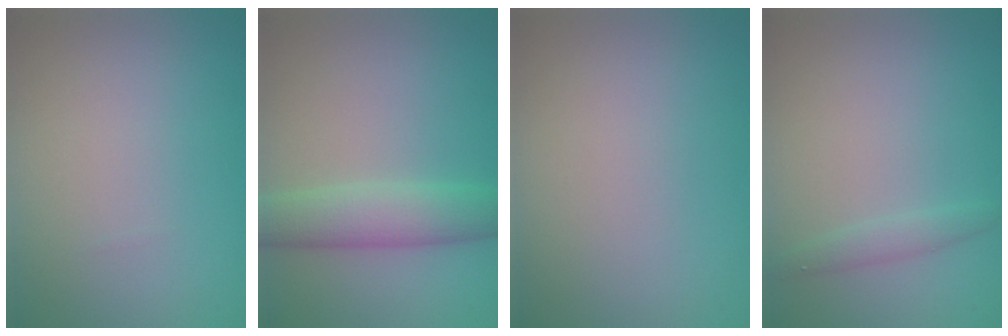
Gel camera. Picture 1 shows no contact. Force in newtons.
{"total": 4.5, "press": 4.5, "slide": 0.0}
{"total": 0.0}
{"total": 1.3, "press": 1.3, "slide": 0.1}